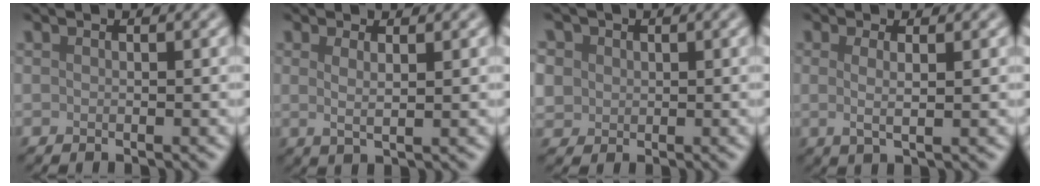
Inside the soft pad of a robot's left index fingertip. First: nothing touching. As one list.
[{"total": 1.7, "force": [0.6, 0.5, 1.5], "torque": [-0.023, -0.003, 0.007]}, {"total": 4.5, "force": [1.6, 3.8, 1.7], "torque": [-0.055, 0.019, 0.020]}, {"total": 2.0, "force": [0.3, 0.6, 1.9], "torque": [-0.031, -0.003, 0.003]}]